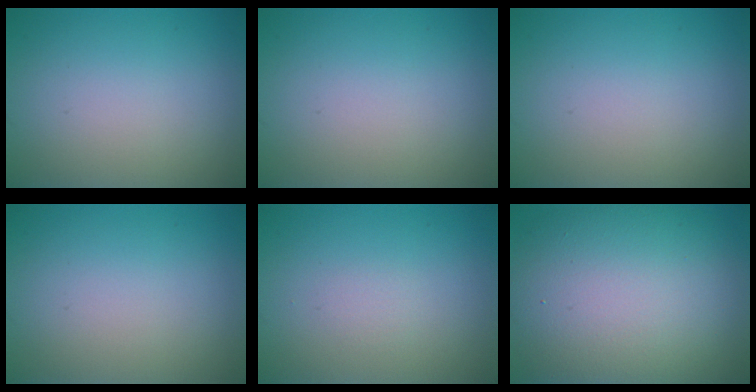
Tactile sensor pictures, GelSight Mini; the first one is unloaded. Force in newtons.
{"total": 0.0}
{"total": 0.0}
{"total": 0.0}
{"total": 0.5, "press": 0.5, "slide": 0.0}
{"total": 14.0, "press": 14.0, "slide": 0.6}